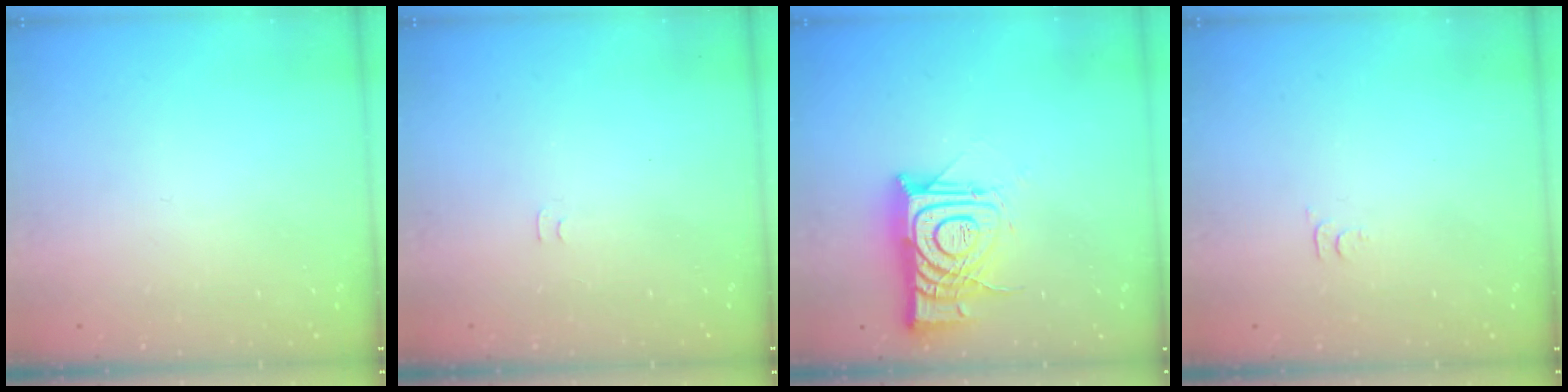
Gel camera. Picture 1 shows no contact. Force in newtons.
{"total": 3.6, "press": 3.6, "slide": 0.4}
{"total": 14.0, "press": 14.0, "slide": 1.4}
{"total": 3.4, "press": 3.4, "slide": 0.5}